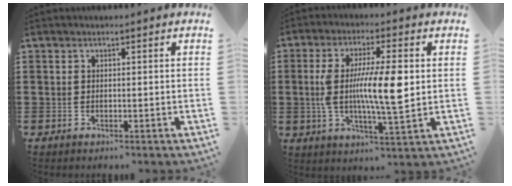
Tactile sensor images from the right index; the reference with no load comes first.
{"total": 10.5, "force": [0.5, 2.3, 10.2], "torque": [-0.199, 0.002, 0.002]}